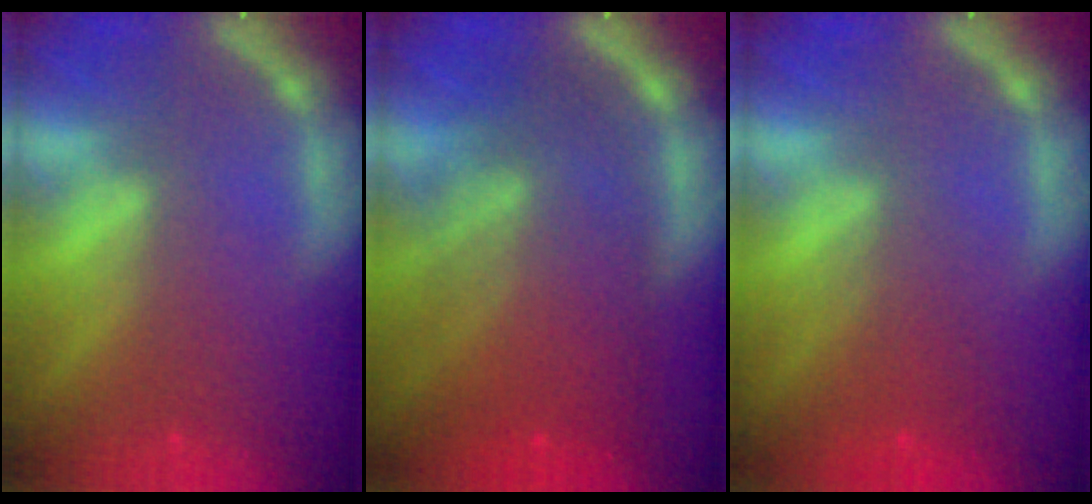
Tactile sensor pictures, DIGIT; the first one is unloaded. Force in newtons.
{"total": 9.5}
{"total": 2.5}